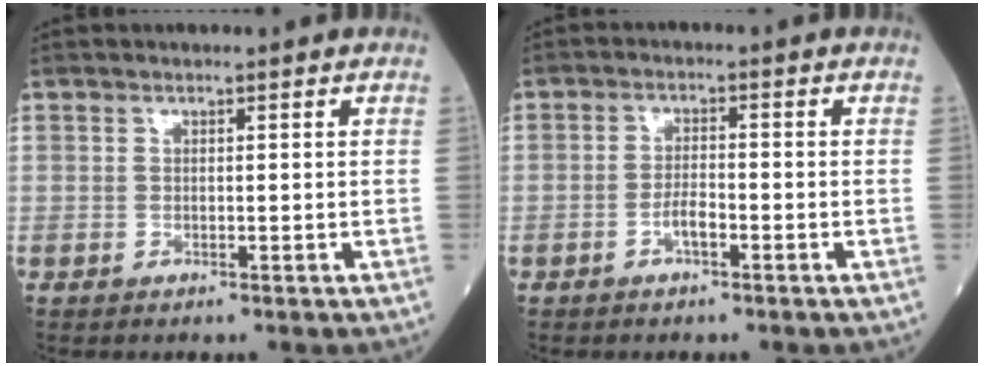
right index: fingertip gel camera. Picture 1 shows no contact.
{"total": 2.6, "force": [-1.3, 0.7, 2.2], "torque": [-0.038, 0.003, -0.024]}